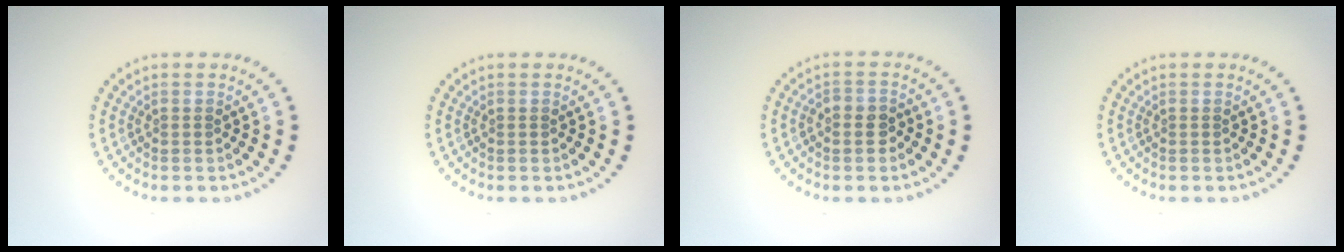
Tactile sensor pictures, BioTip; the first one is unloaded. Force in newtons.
{"total": 0.0}
{"total": 1.9, "press": 1.9, "slide": 0.6}
{"total": 0.0}